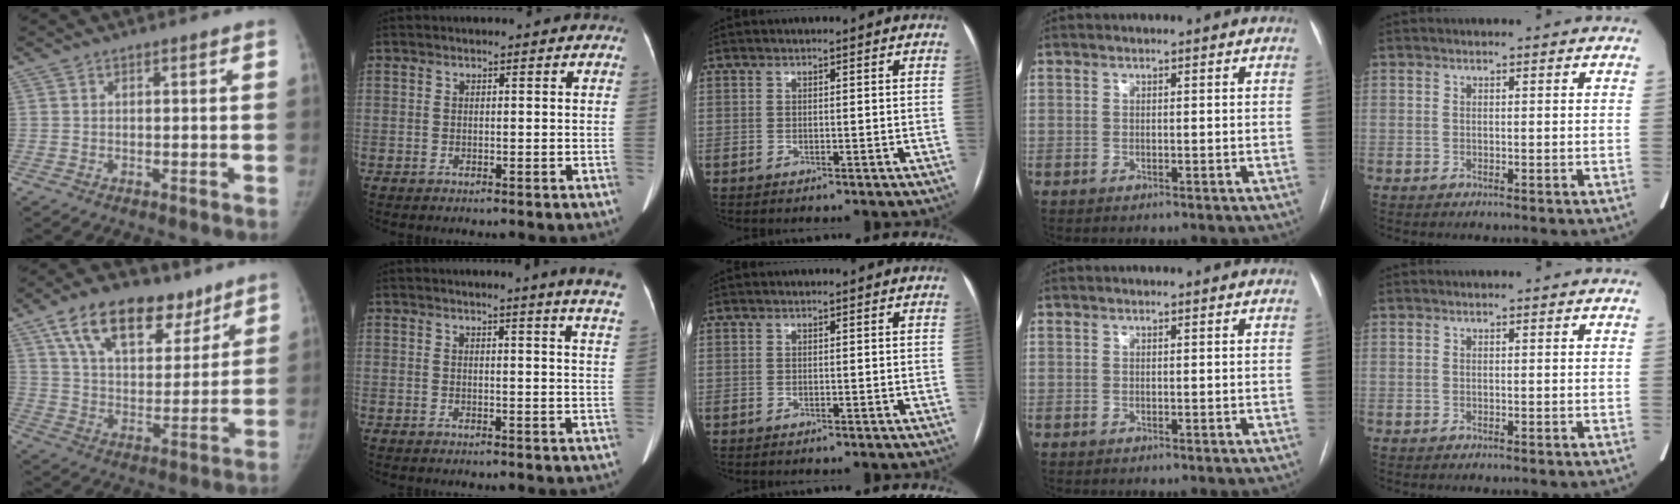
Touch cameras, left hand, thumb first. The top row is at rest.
{"thumb": {"total": 19.5, "force": [11.8, 10.6, 11.3], "torque": [-0.143, -0.031, 0.200]}, "index": {"total": 9.5, "force": [8.3, -1.4, 4.4], "torque": [-0.049, -0.052, 0.067]}}